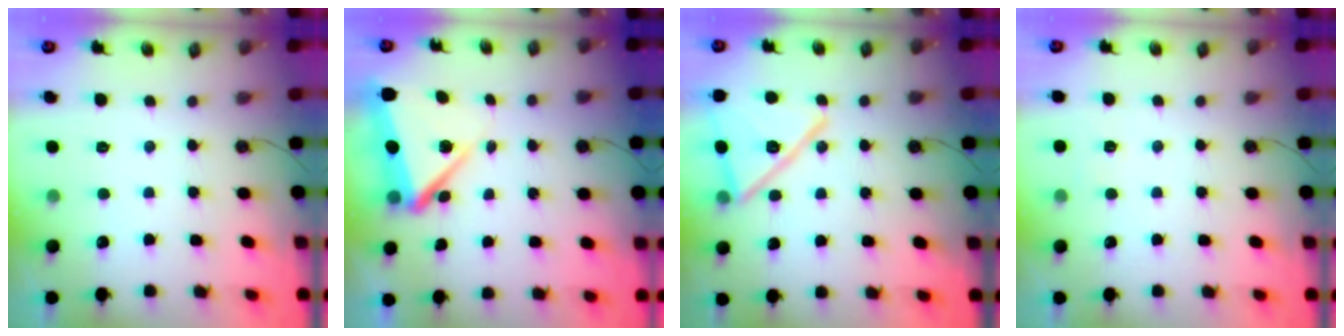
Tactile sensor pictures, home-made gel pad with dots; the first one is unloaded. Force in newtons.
{"total": 6.7, "press": 6.6, "slide": 1.3}
{"total": 18.3, "press": 18.3, "slide": 1.8}
{"total": 2.7, "press": 2.4, "slide": 1.3}